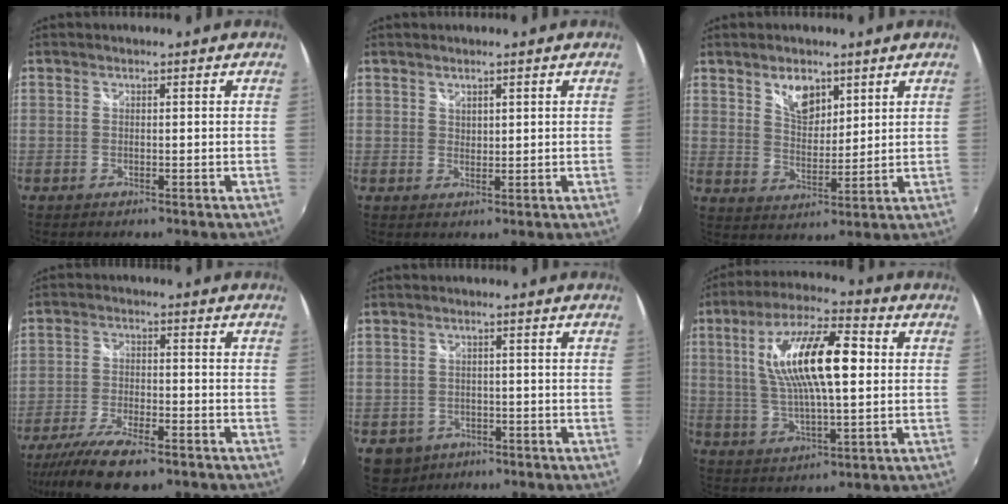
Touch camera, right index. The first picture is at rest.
{"total": 1.4, "force": [1.2, 0.8, 0.4], "torque": [-0.002, 0.000, 0.021]}
{"total": 6.6, "force": [4.0, 3.8, 3.8], "torque": [-0.053, 0.003, 0.073]}
{"total": 12.4, "force": [-9.2, 3.5, 7.5], "torque": [-0.176, -0.034, -0.167]}
{"total": 5.5, "force": [-2.6, 4.6, 1.4], "torque": [-0.035, 0.004, -0.031]}
{"total": 16.6, "force": [3.0, 5.1, 15.5], "torque": [-0.286, 0.016, 0.054]}